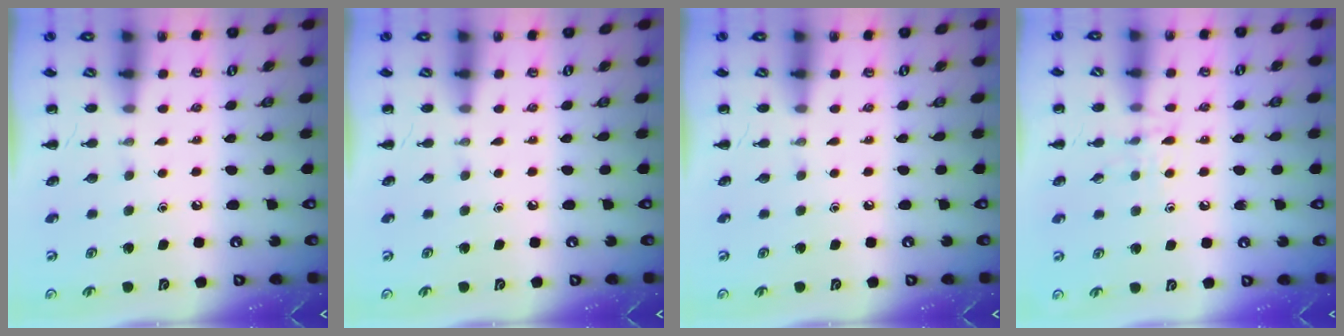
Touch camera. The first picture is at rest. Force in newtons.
{"total": 0.0}
{"total": 0.0}
{"total": 7.9, "press": 7.8, "slide": 1.6}